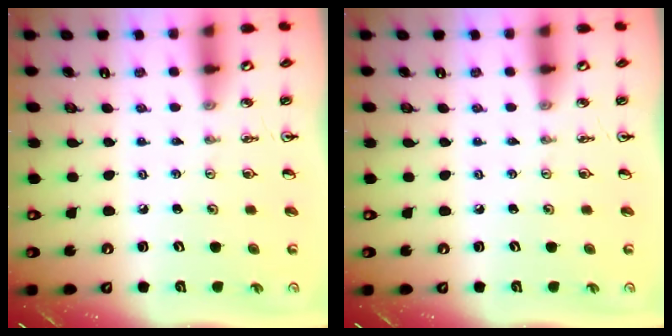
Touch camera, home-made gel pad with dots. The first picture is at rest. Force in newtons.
{"total": 0.0}